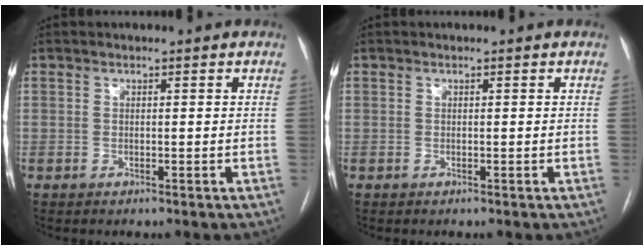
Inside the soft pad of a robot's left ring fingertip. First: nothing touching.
{"total": 0.0}